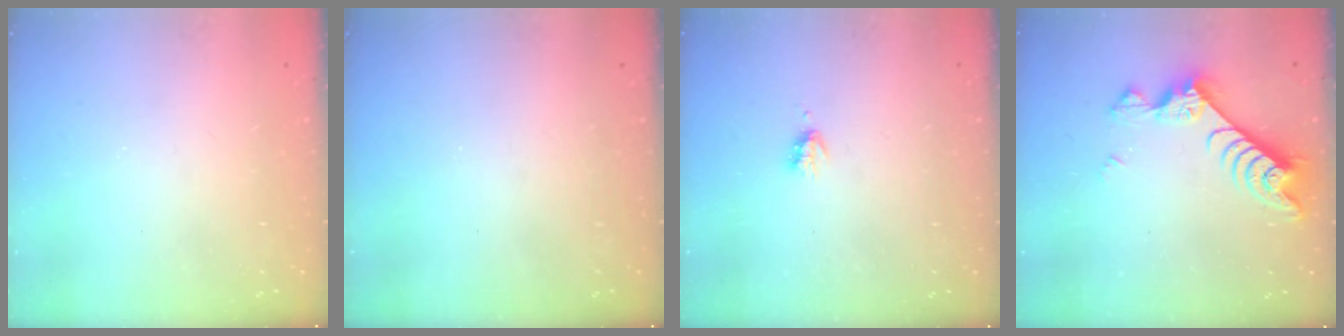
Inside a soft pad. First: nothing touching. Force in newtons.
{"total": 0.0}
{"total": 2.9, "press": 2.8, "slide": 0.5}
{"total": 8.6, "press": 8.5, "slide": 1.1}